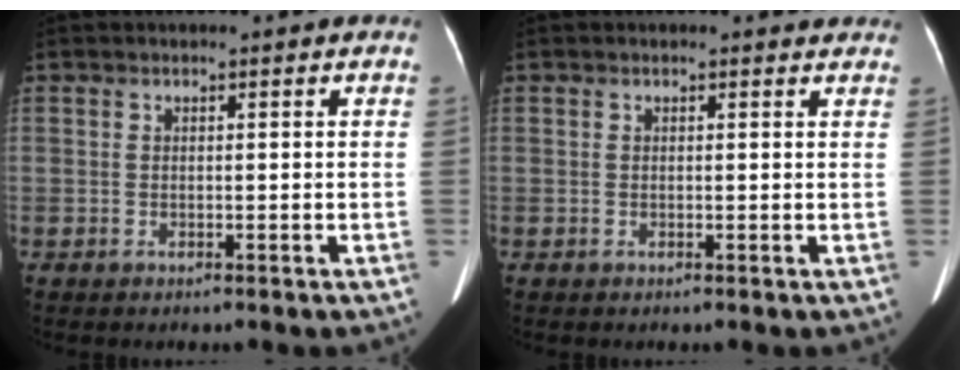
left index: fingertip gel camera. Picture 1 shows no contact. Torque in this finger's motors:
{"motor_torque": [0.15, -0.21, 0.01, 0.00]}